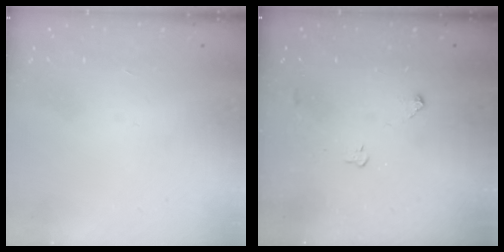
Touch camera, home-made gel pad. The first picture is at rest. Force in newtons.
{"total": 3.7, "press": 3.7, "slide": 0.6}